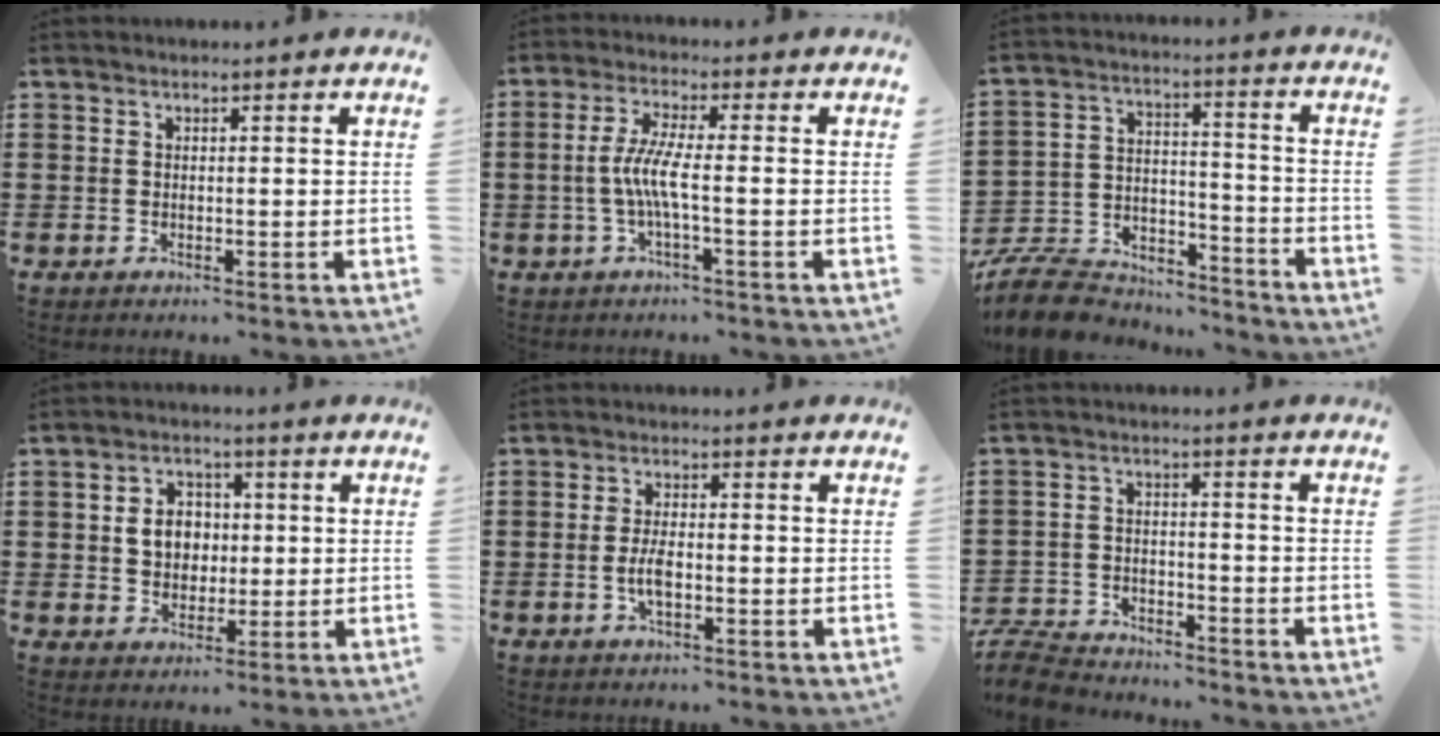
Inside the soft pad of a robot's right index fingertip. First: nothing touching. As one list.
[{"total": 5.3, "force": [-1.1, 0.4, 5.2], "torque": [-0.116, -0.008, -0.031]}, {"total": 10.0, "force": [-9.2, 3.1, 2.5], "torque": [-0.062, 0.024, -0.182]}, {"total": 5.6, "force": [0.4, 4.7, 3.0], "torque": [-0.065, 0.014, 0.001]}, {"total": 3.6, "force": [-1.0, 1.2, 3.3], "torque": [-0.075, -0.004, -0.022]}, {"total": 6.0, "force": [-5.8, 1.2, 0.9], "torque": [-0.036, 0.003, -0.120]}]